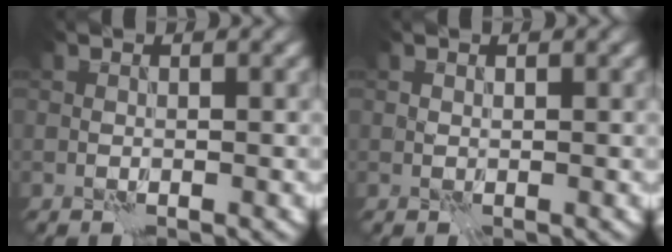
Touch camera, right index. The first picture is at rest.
{"total": 0.0}